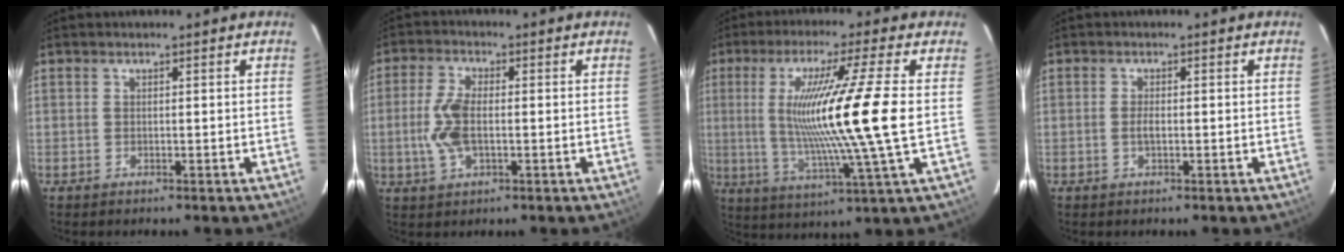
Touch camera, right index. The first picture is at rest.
{"total": 7.3, "force": [-0.8, 3.4, 6.4], "torque": [-0.139, 0.002, -0.016]}
{"total": 17.3, "force": [1.2, -1.6, 17.2], "torque": [-0.296, -0.020, 0.028]}
{"total": 1.5, "force": [-0.3, 0.5, 1.4], "torque": [-0.028, 0.001, -0.007]}